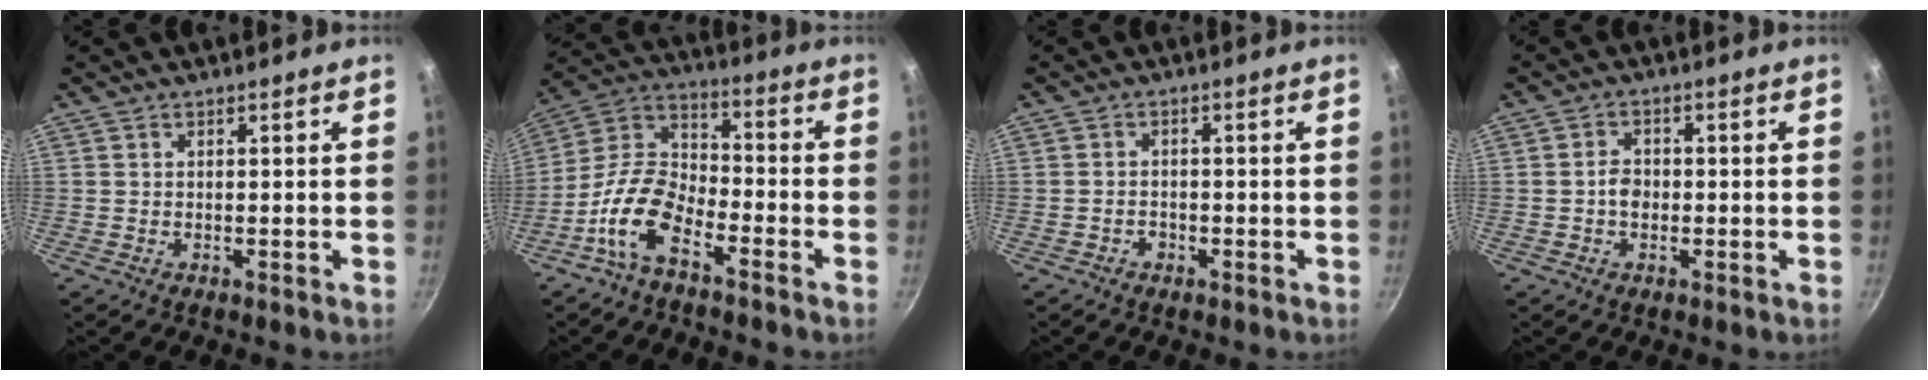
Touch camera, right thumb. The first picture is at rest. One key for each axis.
{"total": 12.5, "fx": -6.9, "fy": 6.1, "fz": 8.4, "tx": -0.159, "ty": 0.064, "tz": -0.153}
{"total": 1.8, "fx": -1.0, "fy": 1.4, "fz": 0.7, "tx": -0.008, "ty": 0.011, "tz": -0.015}
{"total": 2.9, "fx": -0.5, "fy": 2.2, "fz": 1.8, "tx": -0.017, "ty": 0.010, "tz": -0.009}